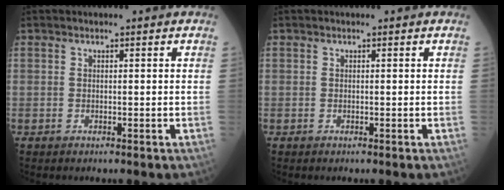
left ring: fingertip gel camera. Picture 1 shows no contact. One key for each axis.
{"total": 0.0}